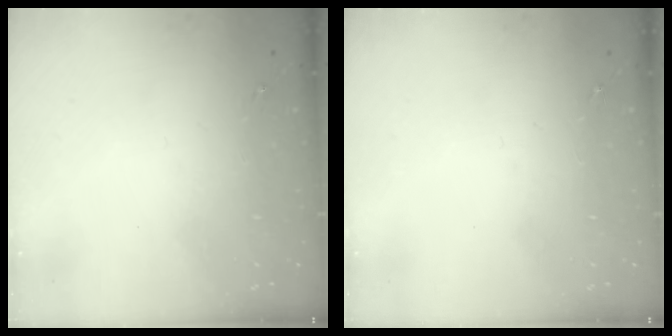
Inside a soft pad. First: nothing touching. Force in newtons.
{"total": 0.0}